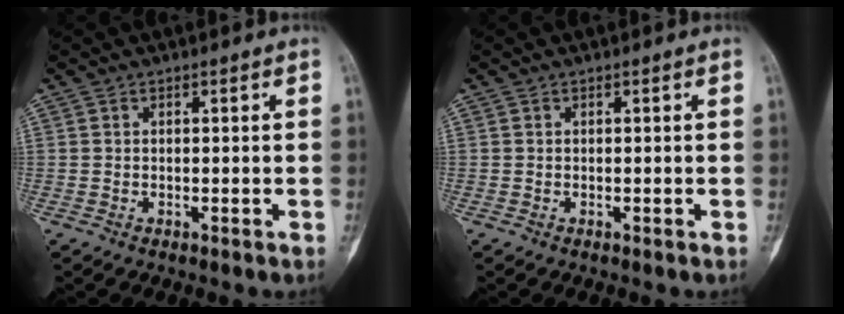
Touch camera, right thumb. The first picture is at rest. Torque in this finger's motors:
{"motor_torque": [0.00, 0.00, 0.03, -0.02, 0.01]}